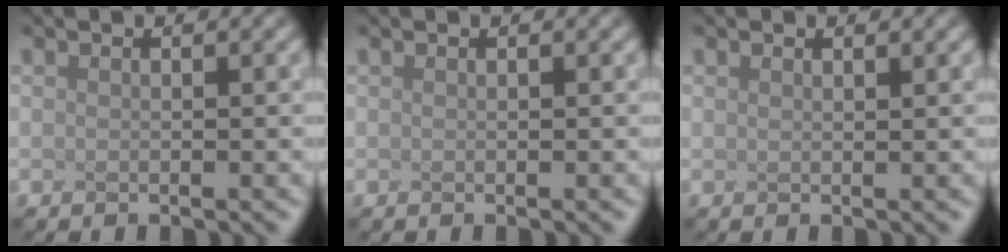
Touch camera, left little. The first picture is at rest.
{"total": 0.0}
{"total": 0.7, "force": [0.6, 0.1, 0.4], "torque": [-0.001, 0.007, 0.002]}